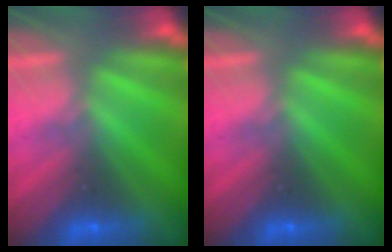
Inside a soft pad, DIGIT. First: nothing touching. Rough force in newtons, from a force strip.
{"total": 0.0}